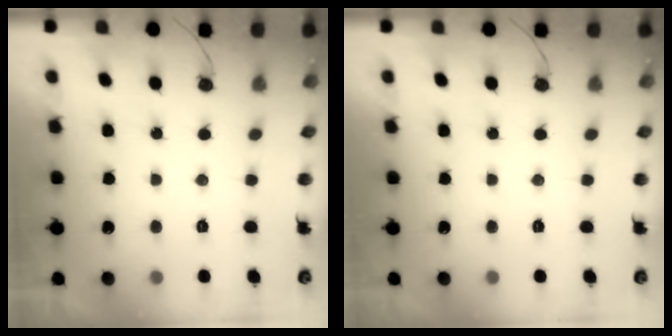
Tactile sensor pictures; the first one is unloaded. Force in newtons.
{"total": 0.0}